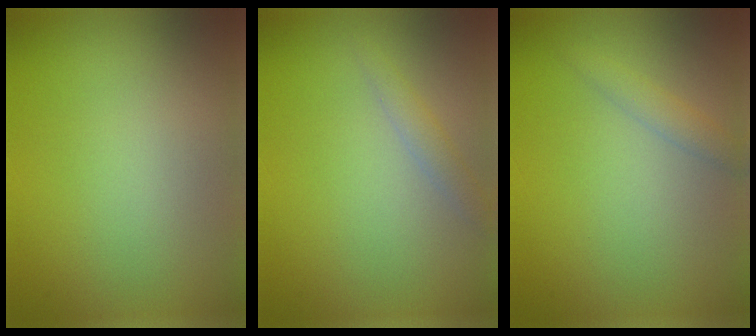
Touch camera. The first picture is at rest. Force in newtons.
{"total": 1.3, "press": 1.3, "slide": 0.1}
{"total": 1.3, "press": 1.3, "slide": 0.1}